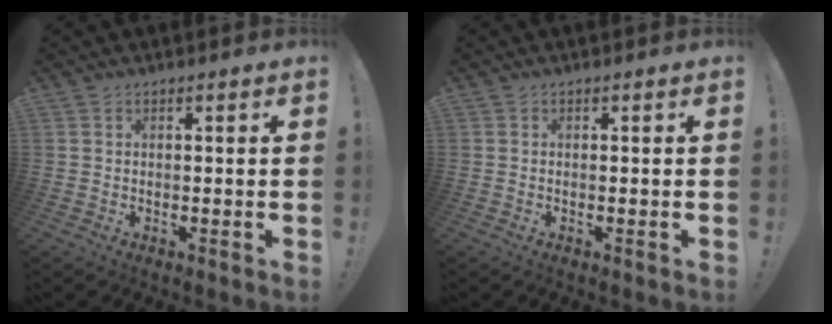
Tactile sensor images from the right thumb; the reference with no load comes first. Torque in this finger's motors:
{"motor_torque": [-0.01, 0.00, 0.00, 0.00, -0.01]}